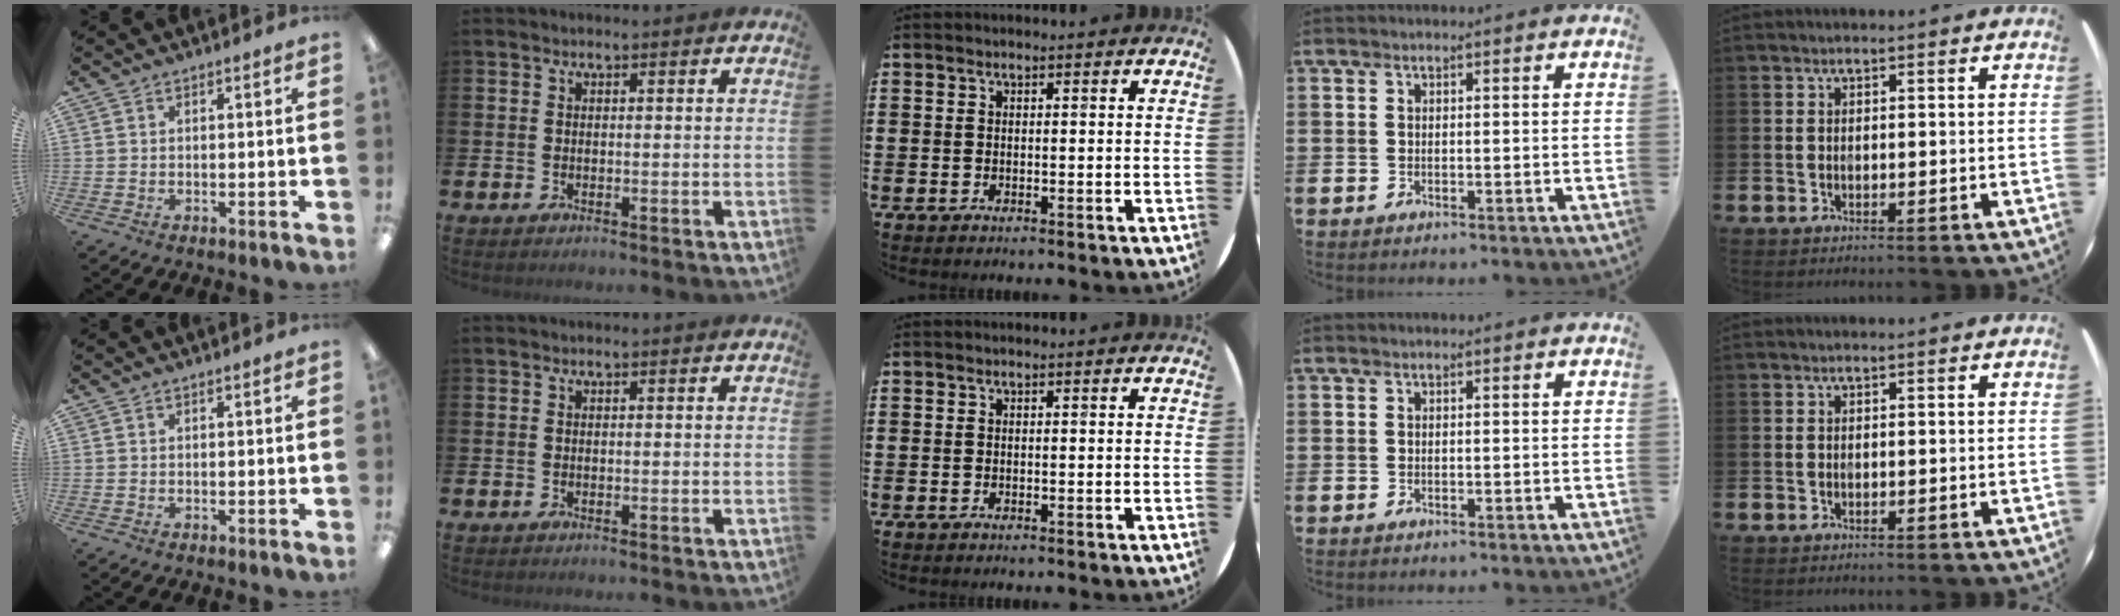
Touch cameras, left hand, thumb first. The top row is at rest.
{}